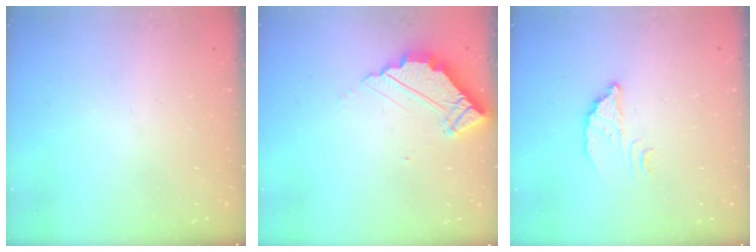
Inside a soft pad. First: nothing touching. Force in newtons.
{"total": 4.4, "press": 4.4, "slide": 0.3}
{"total": 3.4, "press": 3.4, "slide": 0.2}